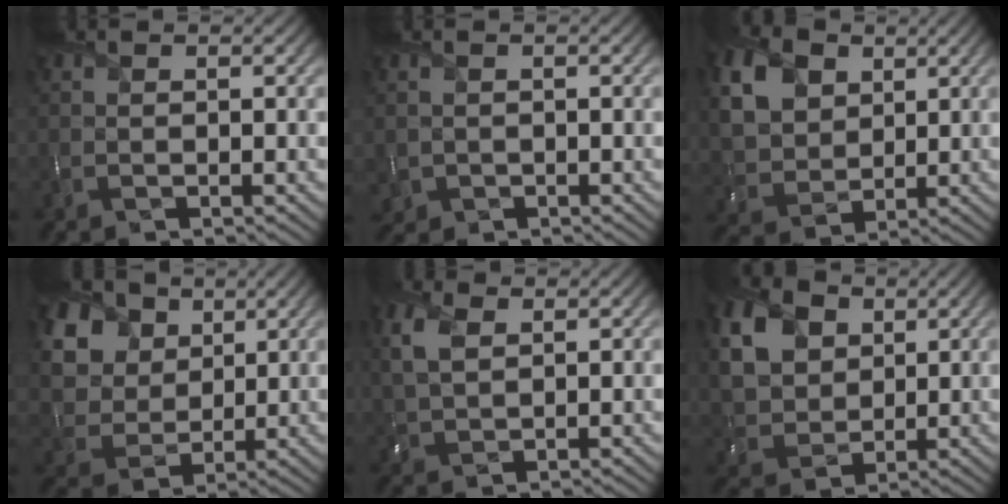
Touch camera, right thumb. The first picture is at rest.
{"total": 1.6, "force": [-0.3, 1.5, 0.3], "torque": [-0.011, -0.012, -0.005]}
{"total": 9.4, "force": [3.6, 6.8, 5.5], "torque": [-0.161, 0.013, 0.066]}
{"total": 14.2, "force": [7.0, 10.2, 6.9], "torque": [-0.205, 0.019, 0.149]}
{"total": 5.0, "force": [1.9, 2.9, 3.6], "torque": [-0.104, 0.010, 0.035]}
{"total": 10.4, "force": [3.7, 7.6, 6.1], "torque": [-0.185, 0.015, 0.071]}